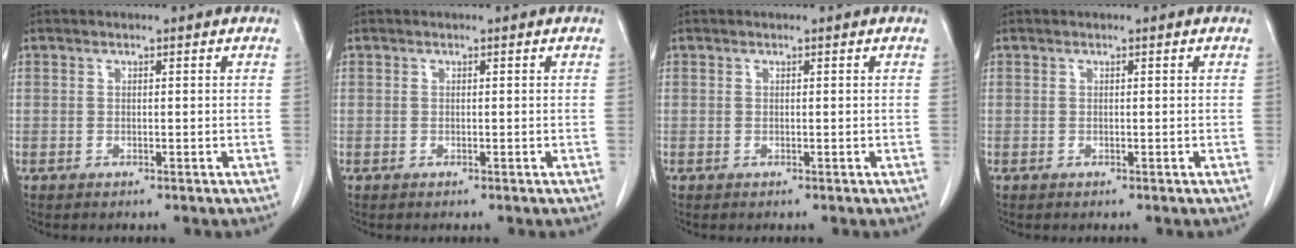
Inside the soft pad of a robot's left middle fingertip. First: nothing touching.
{"total": 0.0}
{"total": 0.0}
{"total": 0.0}